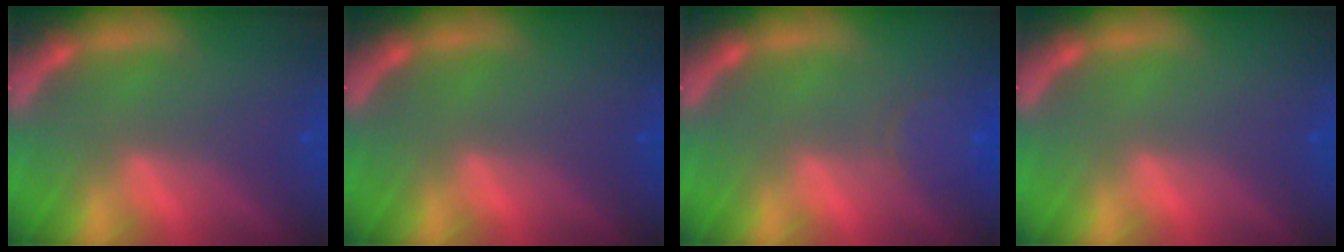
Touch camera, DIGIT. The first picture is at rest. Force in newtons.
{"total": 0.0}
{"total": 3.0}
{"total": 0.0}